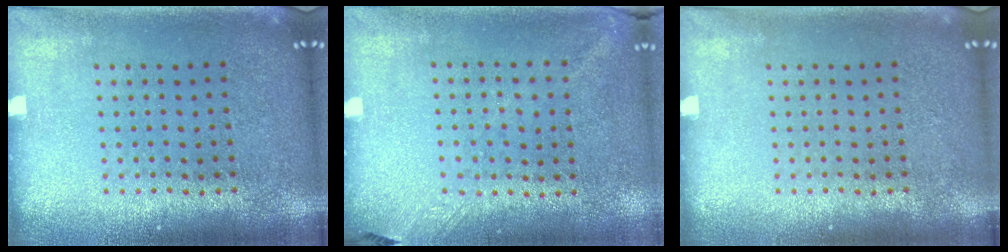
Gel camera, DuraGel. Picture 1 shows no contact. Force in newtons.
{"total": 1.2, "press": 0.9, "slide": 0.7}
{"total": 0.0}